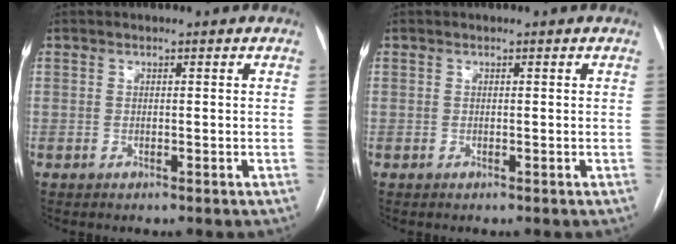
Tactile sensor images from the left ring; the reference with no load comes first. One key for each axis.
{"total": 0.0}